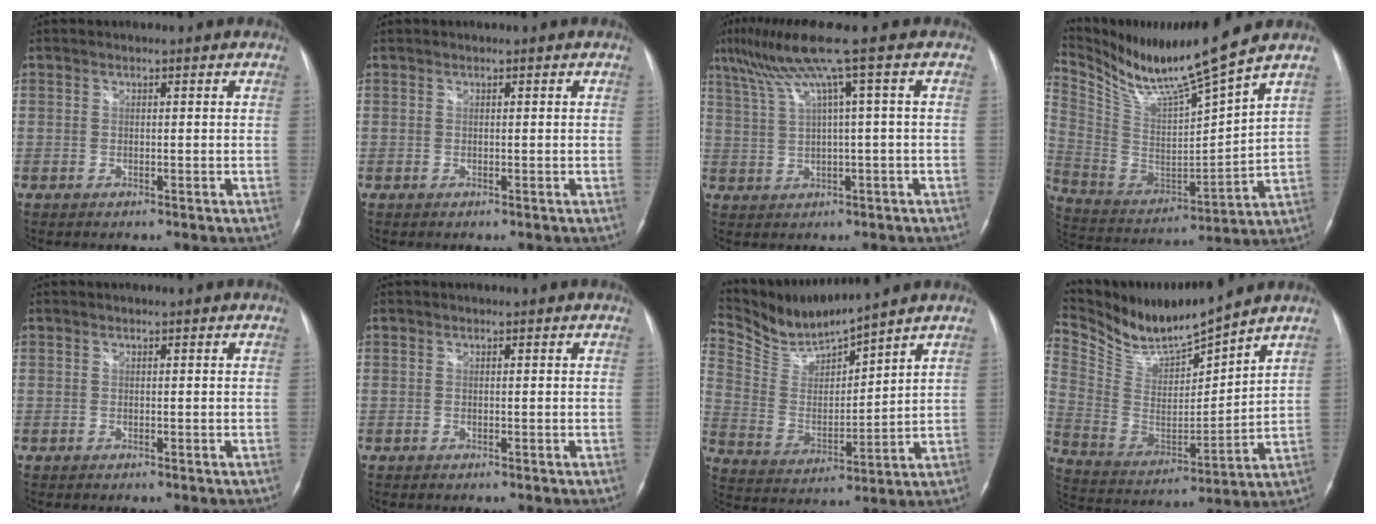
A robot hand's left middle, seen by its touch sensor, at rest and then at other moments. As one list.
[{"total": 0.0}, {"total": 8.1, "force": [4.1, -1.7, 6.8], "torque": [-0.133, 0.031, 0.080]}, {"total": 14.8, "force": [13.0, -1.9, 6.8], "torque": [-0.146, -0.031, 0.248]}, {"total": 0.0}, {"total": 0.0}, {"total": 10.6, "force": [10.3, -0.5, 2.7], "torque": [-0.075, 0.000, 0.216]}, {"total": 13.6, "force": [12.9, 0.3, 4.4], "torque": [-0.101, -0.011, 0.258]}]